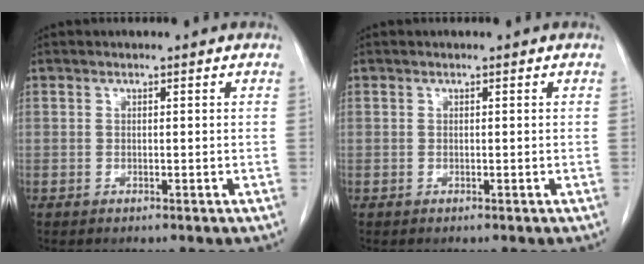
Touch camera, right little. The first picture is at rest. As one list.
[{"total": 0.0}]